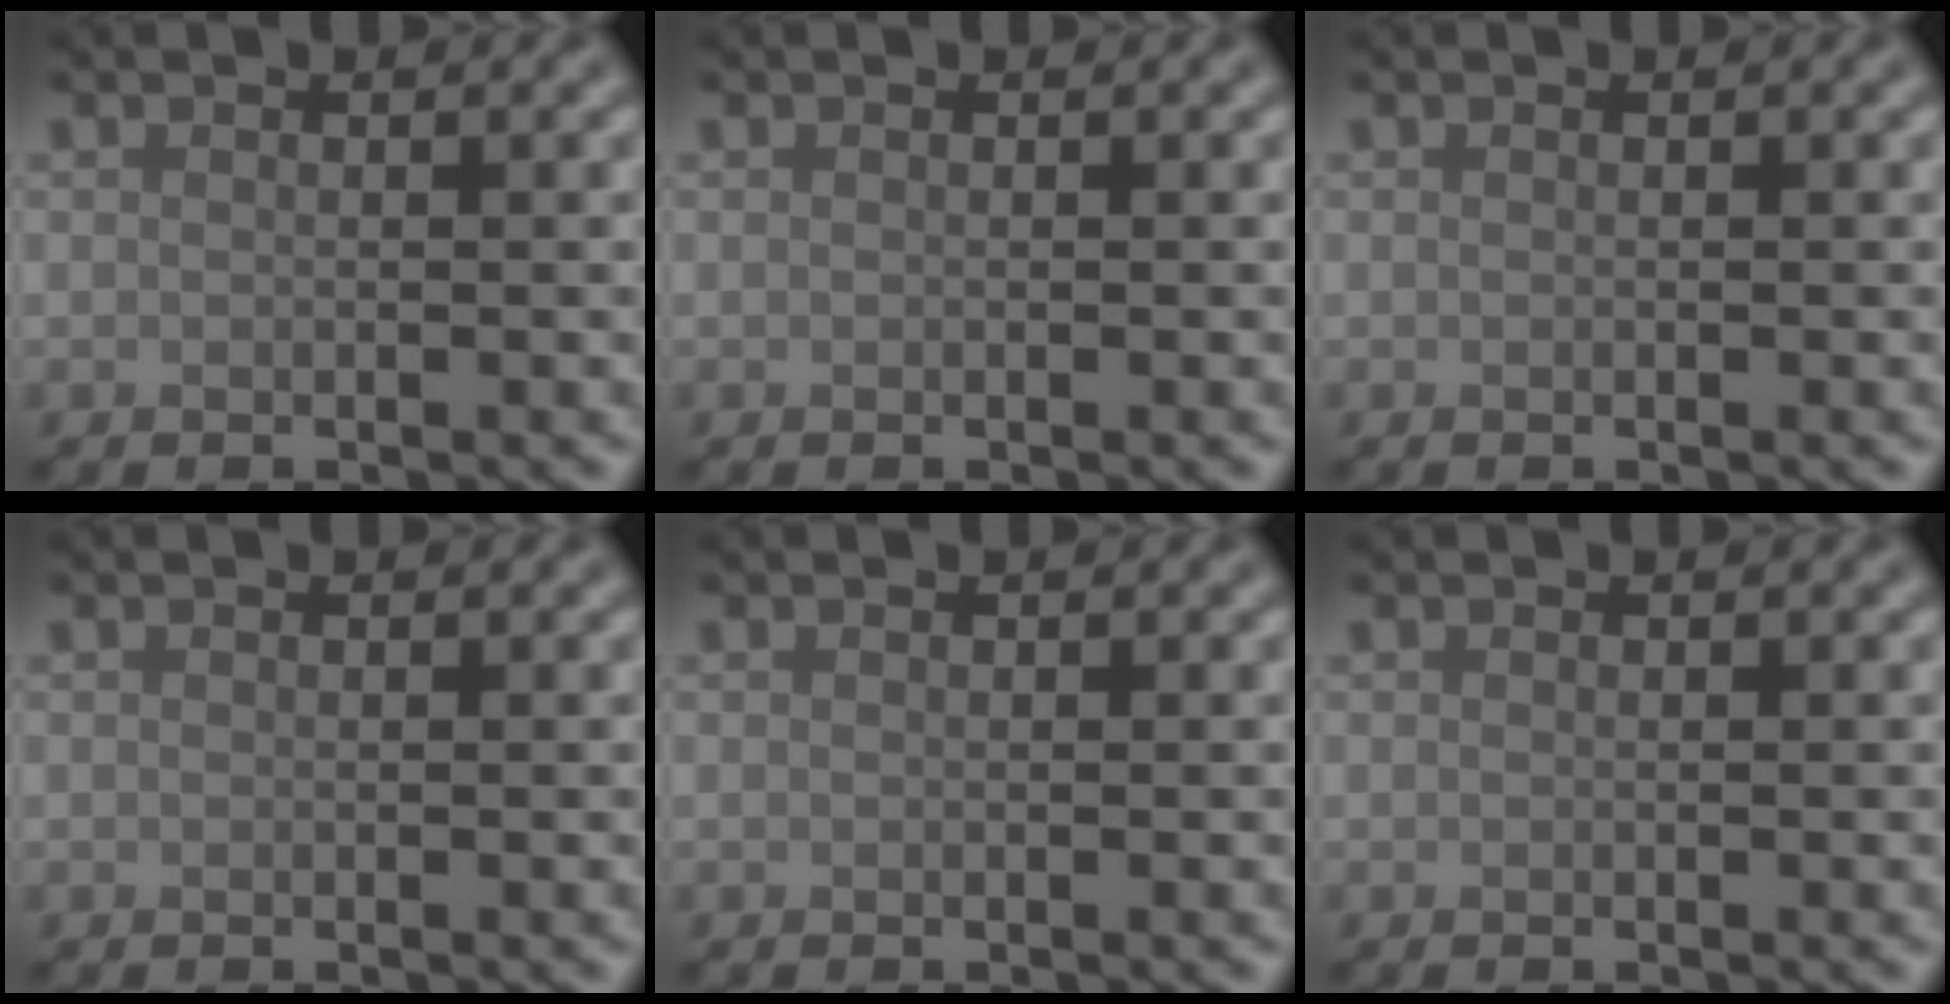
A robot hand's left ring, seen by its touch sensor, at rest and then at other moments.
{"total": 0.0}
{"total": 0.0}
{"total": 0.0}
{"total": 0.0}
{"total": 0.0}